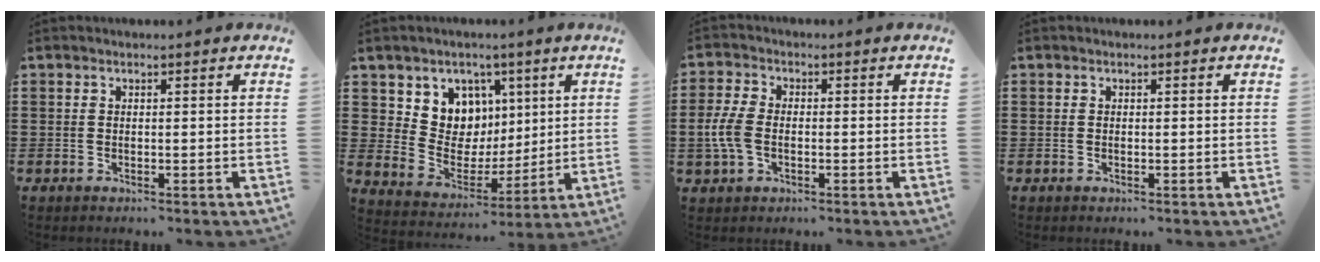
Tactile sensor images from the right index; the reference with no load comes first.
{"total": 7.7, "force": [3.5, 6.8, 1.0], "torque": [-0.055, -0.035, 0.067]}
{"total": 5.0, "force": [-1.1, 3.0, 3.9], "torque": [-0.107, -0.010, -0.027]}
{"total": 0.0}